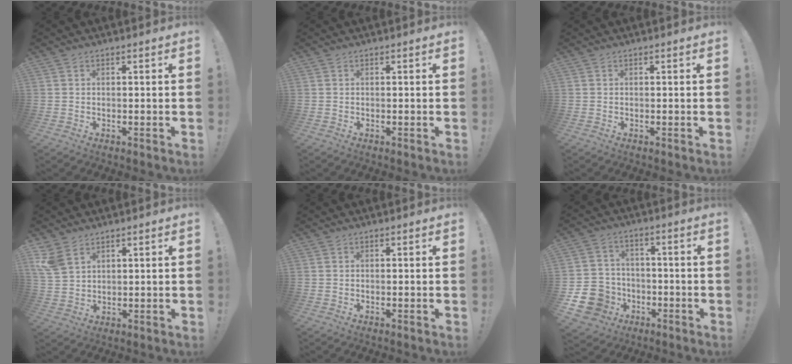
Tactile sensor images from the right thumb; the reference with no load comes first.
{"total": 0.0}
{"total": 0.0}
{"total": 6.3, "force": [3.9, 3.9, 3.2], "torque": [-0.066, -0.014, 0.078]}
{"total": 0.0}
{"total": 12.3, "force": [-4.7, 10.5, 4.3], "torque": [-0.087, 0.030, -0.080]}